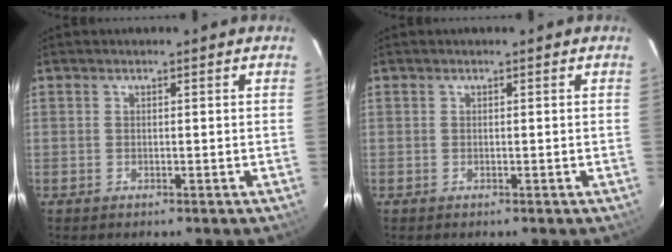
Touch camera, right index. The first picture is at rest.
{"total": 0.0}